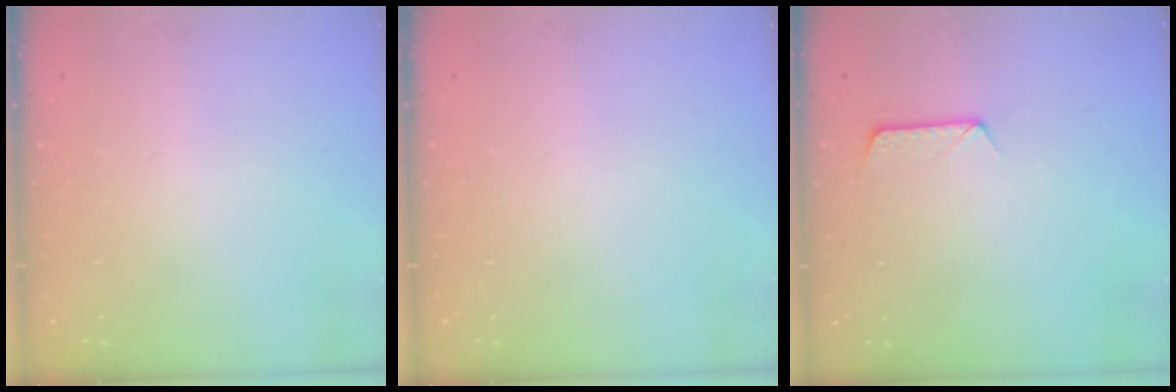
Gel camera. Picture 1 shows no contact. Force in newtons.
{"total": 0.0}
{"total": 7.8, "press": 7.7, "slide": 0.5}